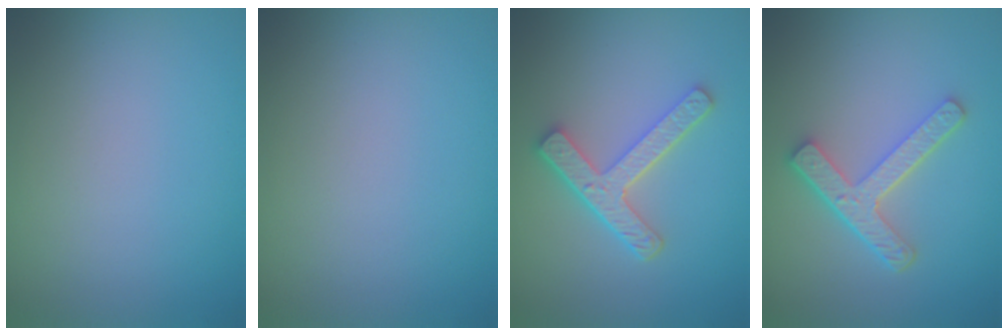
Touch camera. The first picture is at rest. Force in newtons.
{"total": 0.0}
{"total": 4.3, "press": 3.3, "slide": 2.7}
{"total": 4.2, "press": 3.1, "slide": 2.8}